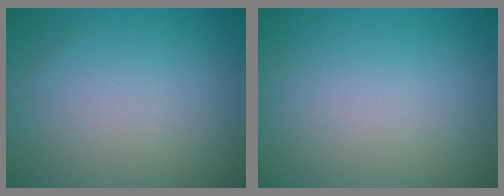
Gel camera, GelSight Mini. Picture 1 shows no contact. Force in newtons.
{"total": 0.0}